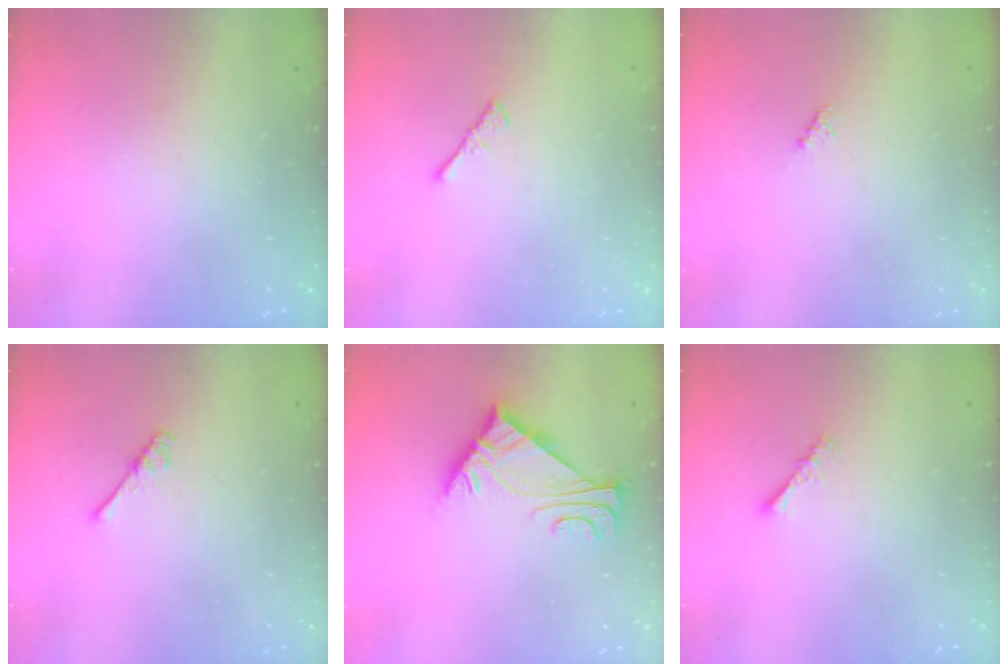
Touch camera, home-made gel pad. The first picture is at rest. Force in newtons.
{"total": 2.2, "press": 2.1, "slide": 0.5}
{"total": 1.1, "press": 1.1, "slide": 0.3}
{"total": 2.6, "press": 2.6, "slide": 0.3}
{"total": 6.0, "press": 5.9, "slide": 0.8}
{"total": 2.3, "press": 2.3, "slide": 0.4}